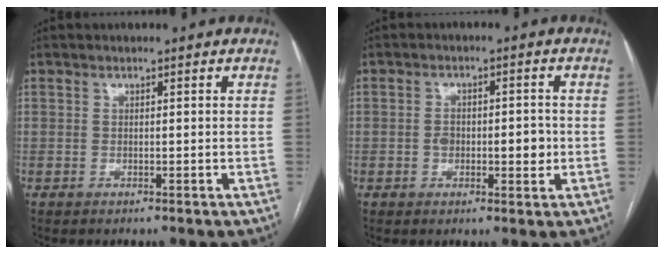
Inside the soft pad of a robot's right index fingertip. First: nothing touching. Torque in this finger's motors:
{"motor_torque": [0.89, 0.08, 0.22, 0.06]}